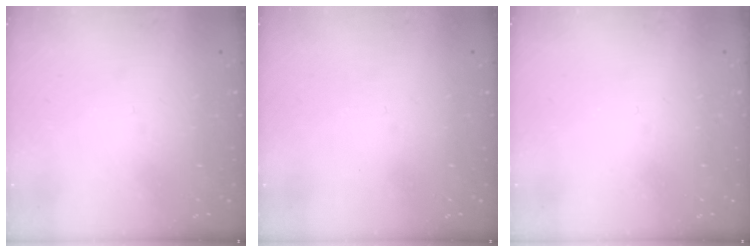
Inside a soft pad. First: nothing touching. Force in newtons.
{"total": 0.0}
{"total": 2.2, "press": 2.1, "slide": 0.4}